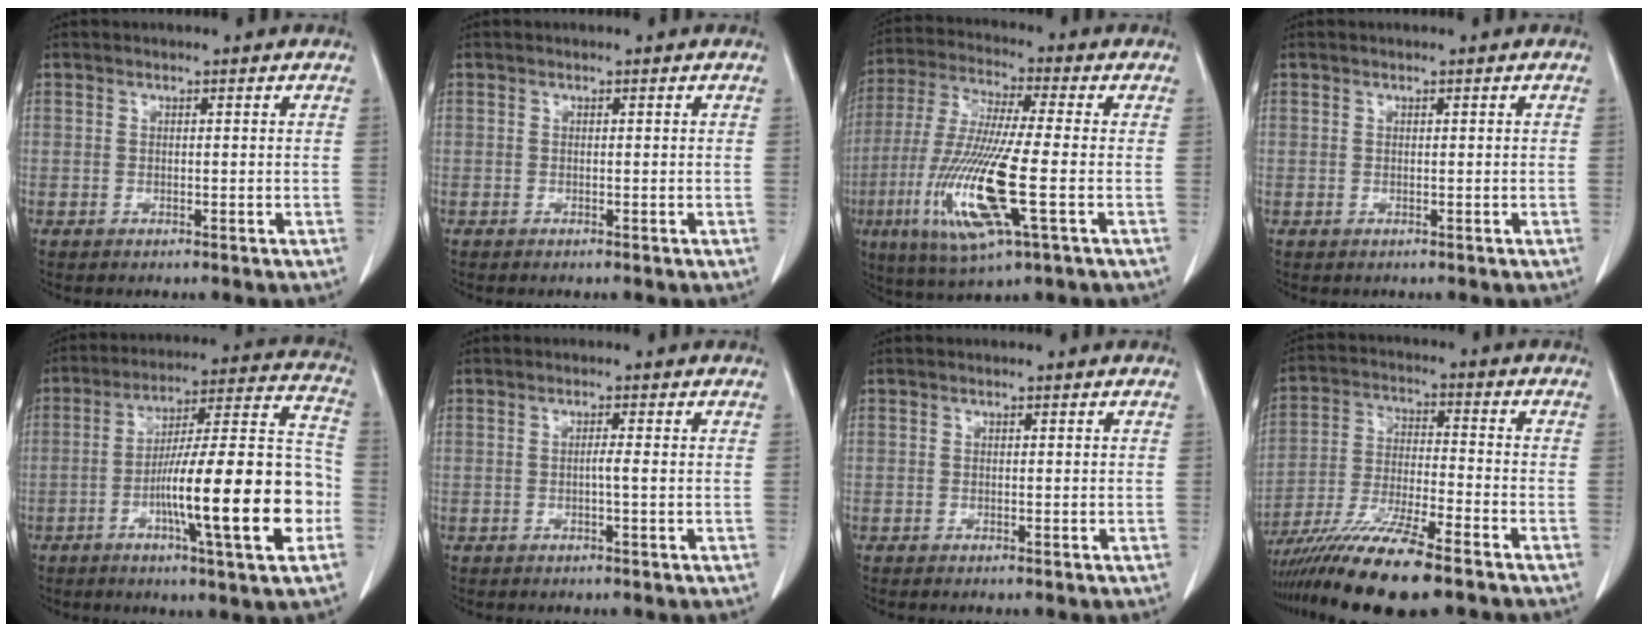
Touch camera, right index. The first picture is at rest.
{"total": 0.0}
{"total": 16.3, "force": [-4.6, 1.3, 15.6], "torque": [-0.332, -0.026, -0.083]}
{"total": 0.0}
{"total": 20.4, "force": [-5.8, 1.4, 19.5], "torque": [-0.279, 0.012, -0.087]}
{"total": 1.1, "force": [-0.2, -0.2, 1.1], "torque": [-0.019, 0.001, -0.004]}
{"total": 0.0}
{"total": 14.6, "force": [-11.1, 0.9, 9.5], "torque": [-0.185, -0.036, -0.195]}